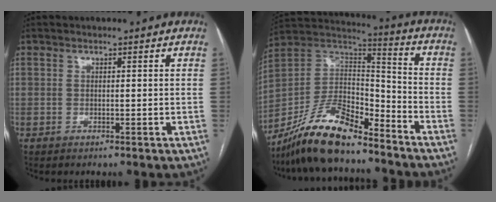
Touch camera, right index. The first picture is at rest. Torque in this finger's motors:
{"motor_torque": [-0.11, -0.15, -0.53, -0.21]}